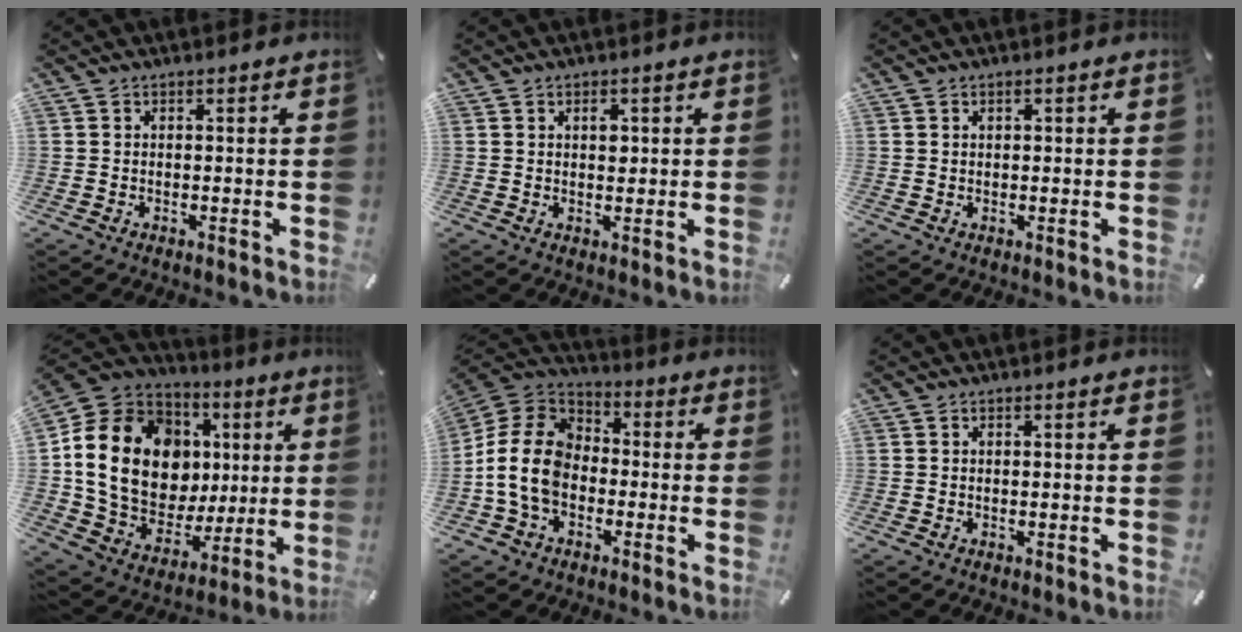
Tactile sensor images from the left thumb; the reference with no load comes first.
{"total": 2.2, "force": [0.7, 1.5, 1.5], "torque": [-0.008, -0.006, 0.006]}
{"total": 0.7, "force": [0.2, 0.7, 0.2], "torque": [-0.004, 0.004, 0.003]}
{"total": 21.5, "force": [3.9, 16.9, 12.6], "torque": [-0.256, -0.013, 0.083]}
{"total": 12.9, "force": [-3.1, 10.0, 7.5], "torque": [-0.177, 0.027, -0.058]}
{"total": 0.0}